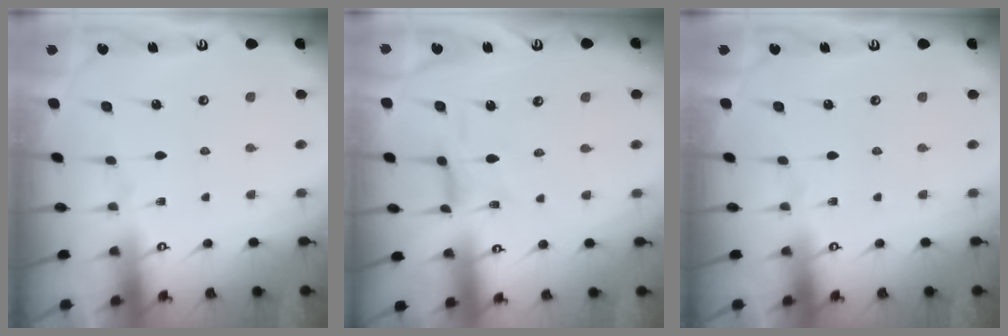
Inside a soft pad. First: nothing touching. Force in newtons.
{"total": 1.2, "press": 1.1, "slide": 0.4}
{"total": 0.0}